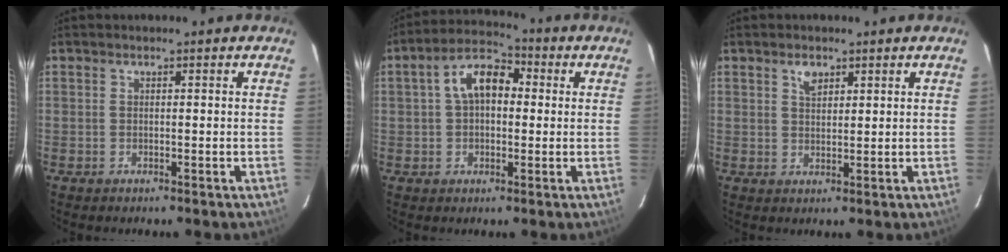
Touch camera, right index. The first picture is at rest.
{"total": 8.9, "force": [1.3, 5.6, 6.8], "torque": [-0.124, 0.033, 0.019]}
{"total": 2.7, "force": [1.6, 1.5, 1.5], "torque": [-0.024, 0.006, 0.029]}